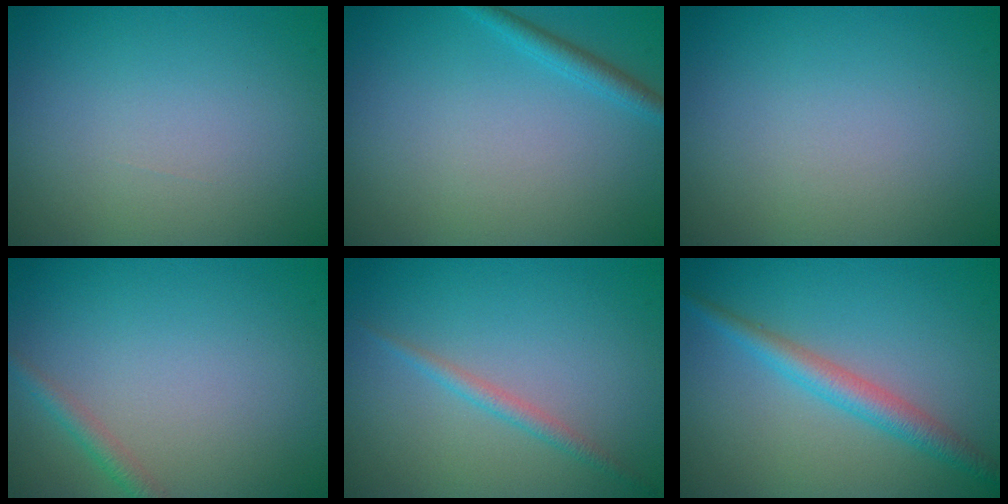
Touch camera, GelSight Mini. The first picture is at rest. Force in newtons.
{"total": 1.6, "press": 1.6, "slide": 0.1}
{"total": 0.0}
{"total": 1.4, "press": 1.4, "slide": 0.1}
{"total": 1.4, "press": 1.4, "slide": 0.1}
{"total": 3.0, "press": 3.0, "slide": 0.0}